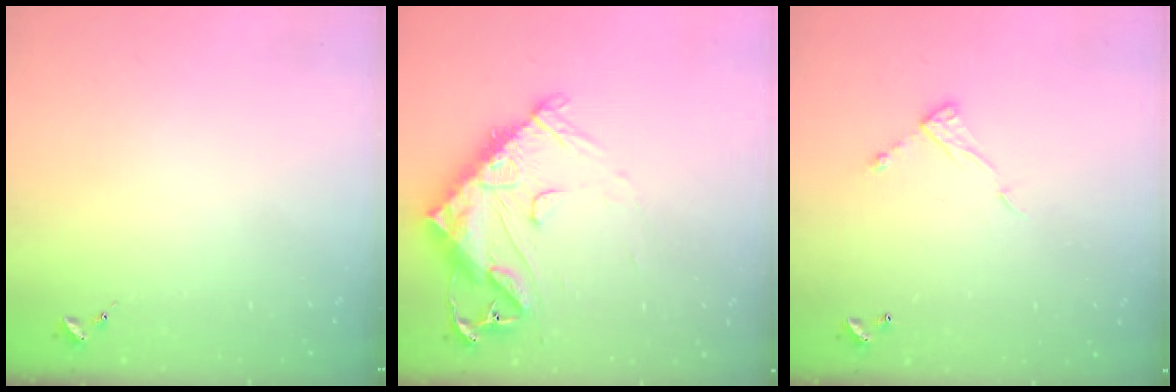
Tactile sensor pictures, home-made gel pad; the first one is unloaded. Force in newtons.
{"total": 14.6, "press": 14.5, "slide": 1.1}
{"total": 6.6, "press": 6.6, "slide": 0.3}